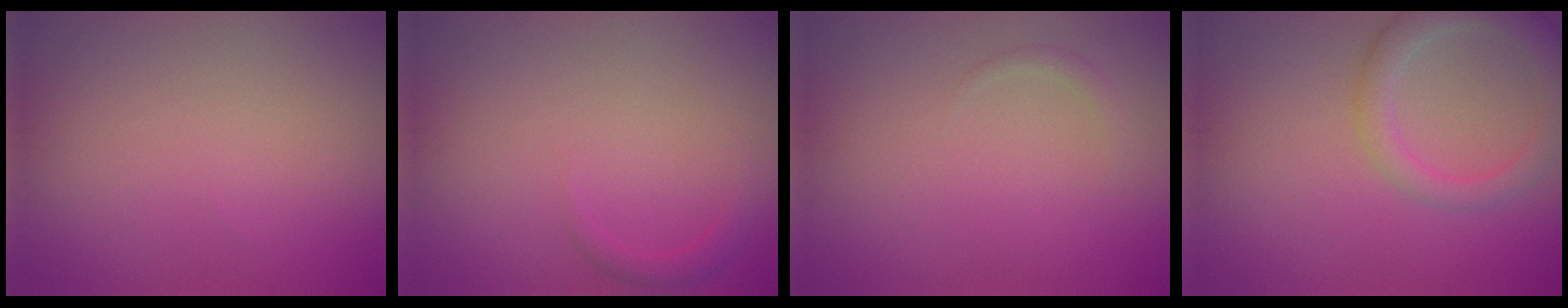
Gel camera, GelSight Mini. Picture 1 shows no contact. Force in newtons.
{"total": 1.2, "press": 1.1, "slide": 0.2}
{"total": 0.7, "press": 0.7, "slide": 0.0}
{"total": 3.7, "press": 3.7, "slide": 0.2}